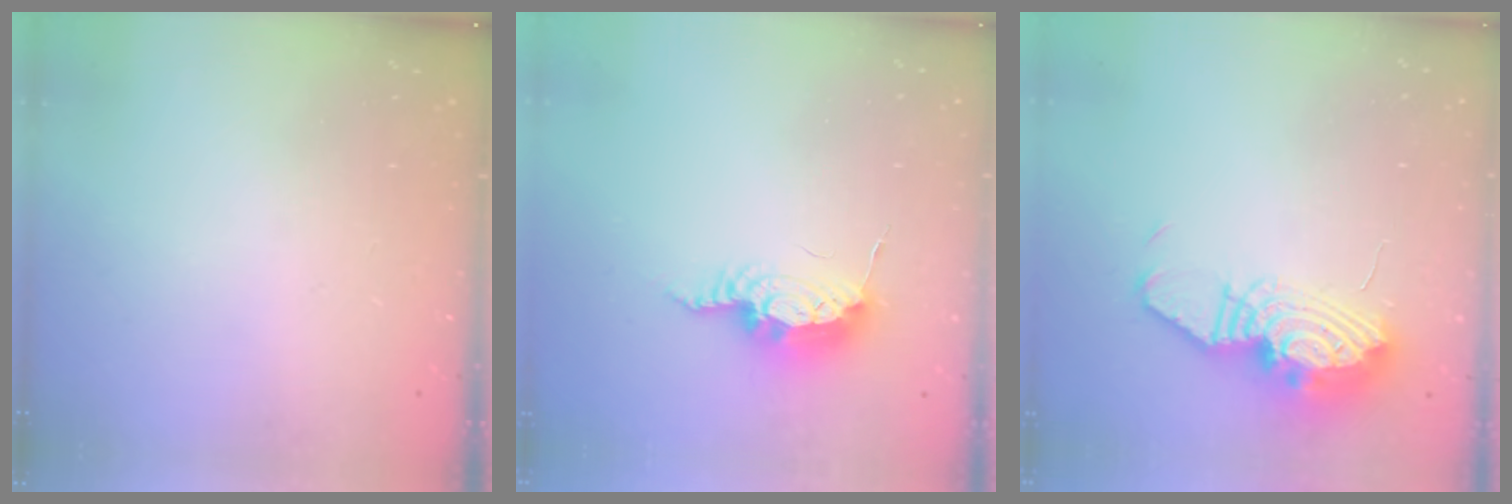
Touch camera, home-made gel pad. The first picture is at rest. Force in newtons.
{"total": 9.9, "press": 9.9, "slide": 1.0}
{"total": 14.0, "press": 13.9, "slide": 1.4}